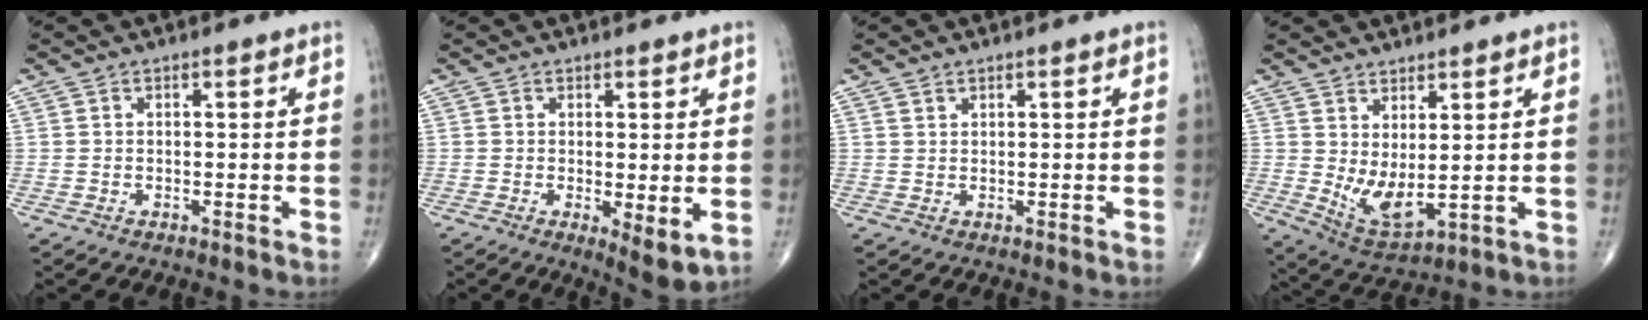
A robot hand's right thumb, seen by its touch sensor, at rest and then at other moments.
{"total": 5.5, "force": [-0.7, 1.7, 5.2], "torque": [-0.079, -0.020, -0.008]}
{"total": 0.8, "force": [0.7, 0.3, 0.1], "torque": [0.003, -0.005, 0.011]}
{"total": 7.6, "force": [1.2, 3.1, 6.9], "torque": [-0.122, -0.029, 0.038]}